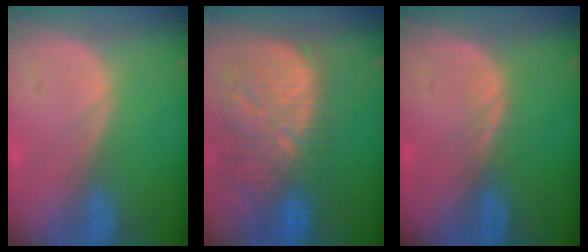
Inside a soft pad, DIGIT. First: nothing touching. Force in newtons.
{"total": 13.4, "press": 11.5, "slide": 7.0}
{"total": 1.1, "press": 1.0, "slide": 0.2}